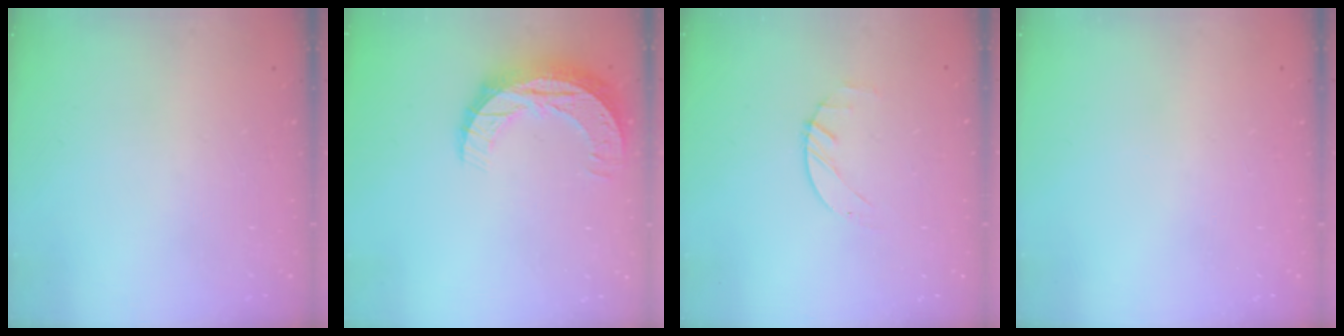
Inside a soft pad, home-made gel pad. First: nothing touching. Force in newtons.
{"total": 10.7, "press": 10.7, "slide": 0.8}
{"total": 1.4, "press": 1.3, "slide": 0.2}
{"total": 0.0}